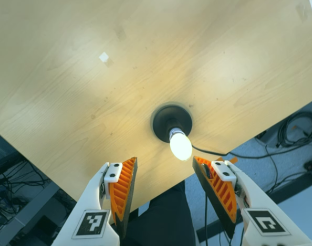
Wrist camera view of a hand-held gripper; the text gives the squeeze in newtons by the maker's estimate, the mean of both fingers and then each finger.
{"total": 0.0}